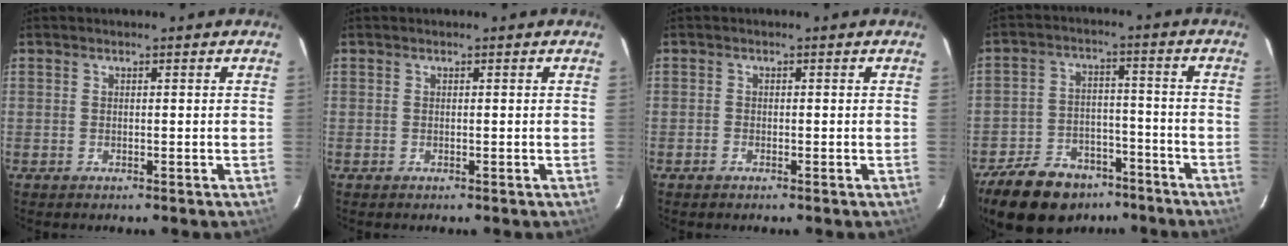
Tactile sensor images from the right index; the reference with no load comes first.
{"total": 0.0}
{"total": 0.7, "force": [-0.6, 0.4, 0.2], "torque": [-0.004, 0.002, -0.012]}
{"total": 16.7, "force": [-12.0, 9.6, 6.5], "torque": [-0.163, 0.022, -0.175]}